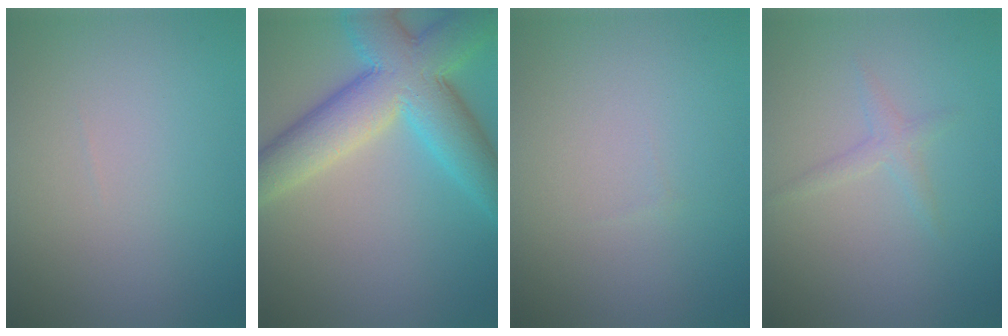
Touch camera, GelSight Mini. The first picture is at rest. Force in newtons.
{"total": 10.2, "press": 10.1, "slide": 0.2}
{"total": 0.0}
{"total": 1.2, "press": 1.2, "slide": 0.1}